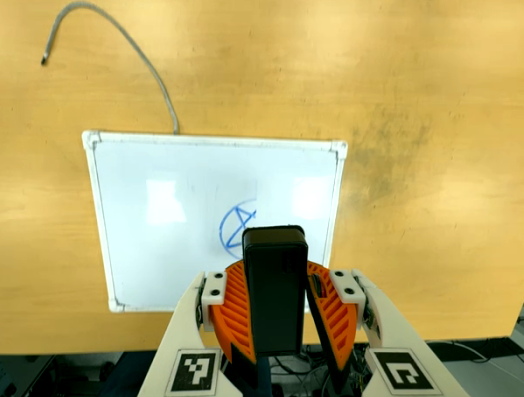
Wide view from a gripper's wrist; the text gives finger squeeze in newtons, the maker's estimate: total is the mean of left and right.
{"total": 7.1, "left": 7.7, "right": 6.6}